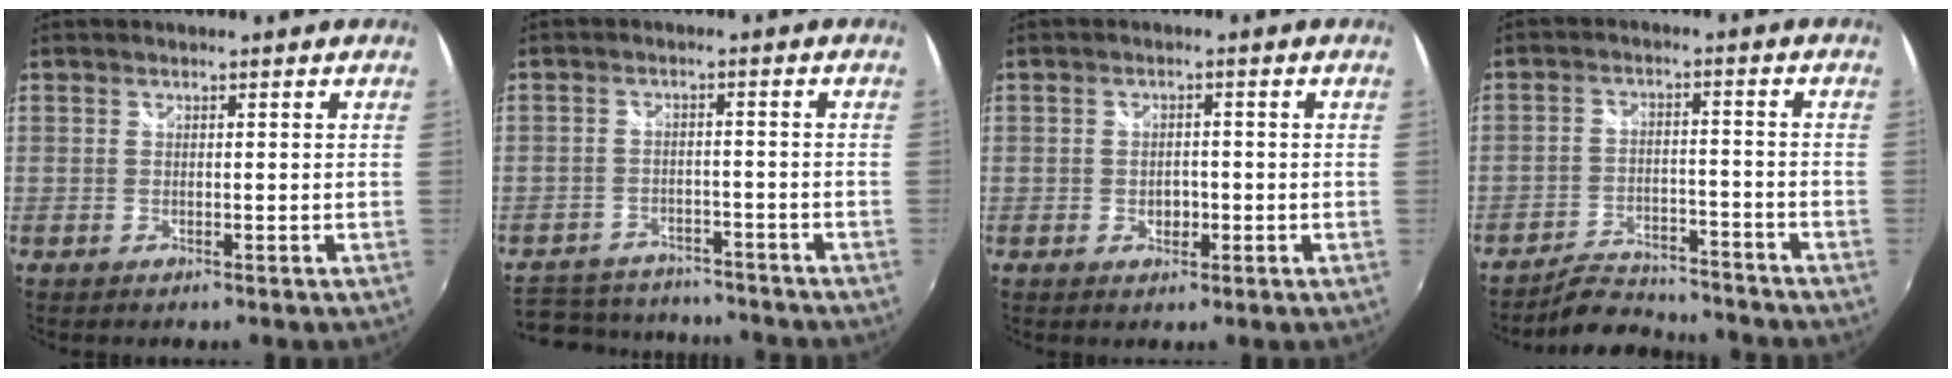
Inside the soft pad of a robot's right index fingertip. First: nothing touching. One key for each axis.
{"total": 14.1, "fx": -11.8, "fy": 6.4, "fz": 4.3, "tx": -0.117, "ty": 0.020, "tz": -0.165}
{"total": 2.9, "fx": -0.8, "fy": 2.1, "fz": 1.8, "tx": -0.029, "ty": 0.000, "tz": -0.013}
{"total": 10.7, "fx": -10.0, "fy": 2.8, "fz": 2.6, "tx": -0.073, "ty": 0.008, "tz": -0.145}